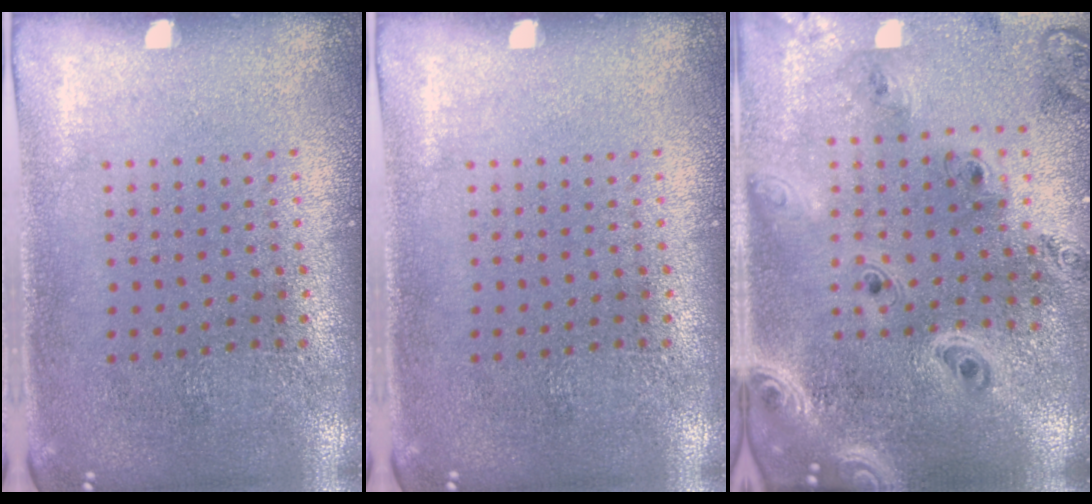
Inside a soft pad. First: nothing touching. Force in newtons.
{"total": 0.0}
{"total": 2.8, "press": 2.4, "slide": 1.4}